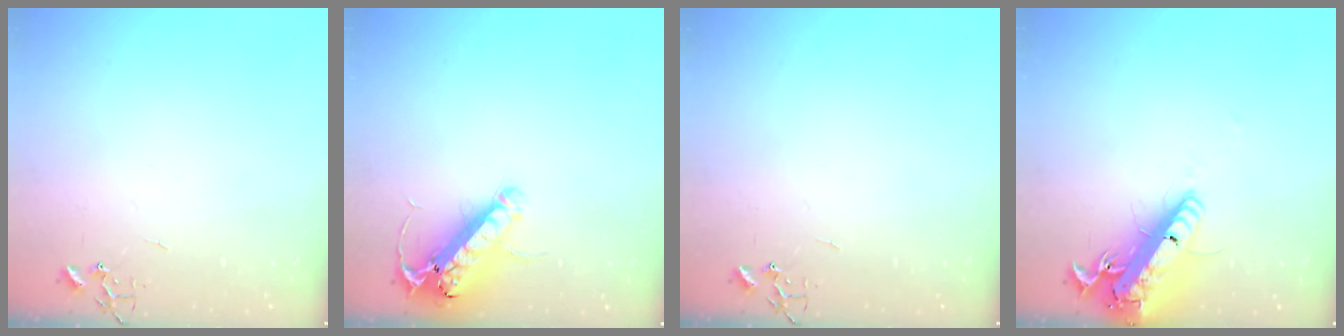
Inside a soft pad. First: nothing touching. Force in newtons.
{"total": 14.7, "press": 14.4, "slide": 2.7}
{"total": 0.0}
{"total": 19.5, "press": 19.2, "slide": 3.6}